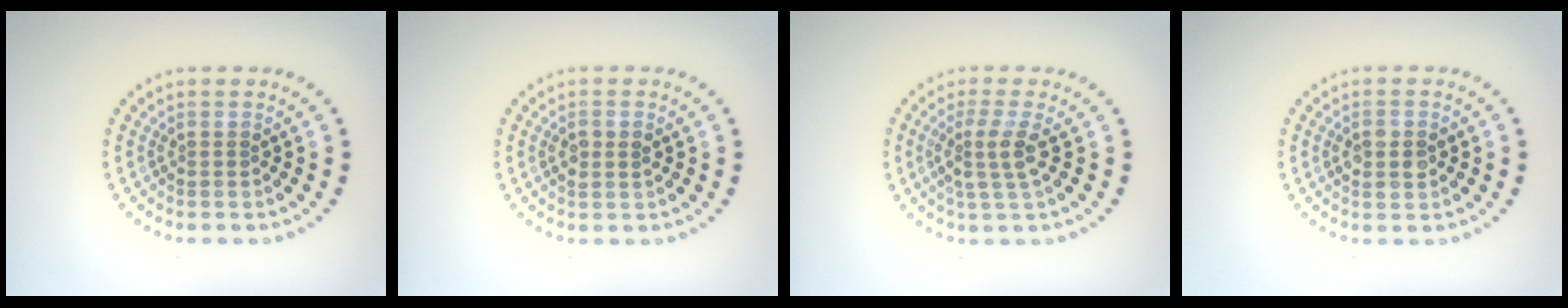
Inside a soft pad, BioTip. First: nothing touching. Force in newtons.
{"total": 1.5, "press": 1.4, "slide": 0.3}
{"total": 2.8, "press": 2.2, "slide": 1.7}
{"total": 2.5, "press": 2.5, "slide": 0.1}